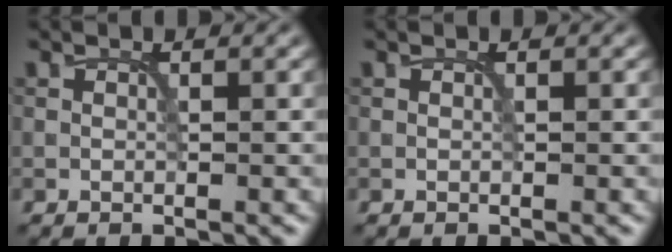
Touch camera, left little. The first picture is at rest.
{"total": 0.0}